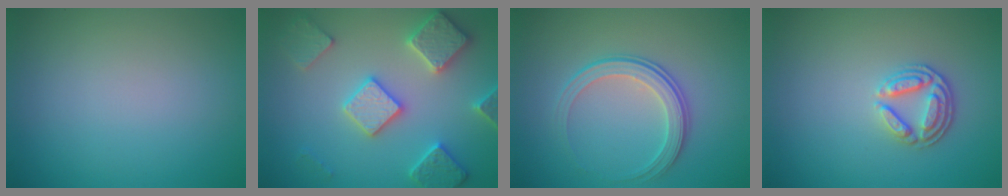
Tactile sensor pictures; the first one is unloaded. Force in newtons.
{"total": 5.7, "press": 5.6, "slide": 1.2}
{"total": 3.3, "press": 2.8, "slide": 1.8}
{"total": 2.9, "press": 2.5, "slide": 1.6}